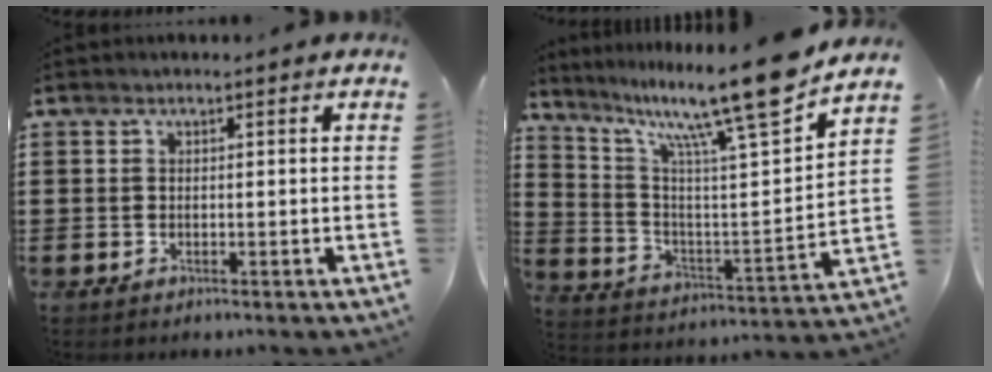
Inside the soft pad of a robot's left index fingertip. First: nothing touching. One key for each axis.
{"total": 15.2, "fx": 12.0, "fy": 1.0, "fz": 9.2, "tx": -0.185, "ty": -0.078, "tz": 0.192}